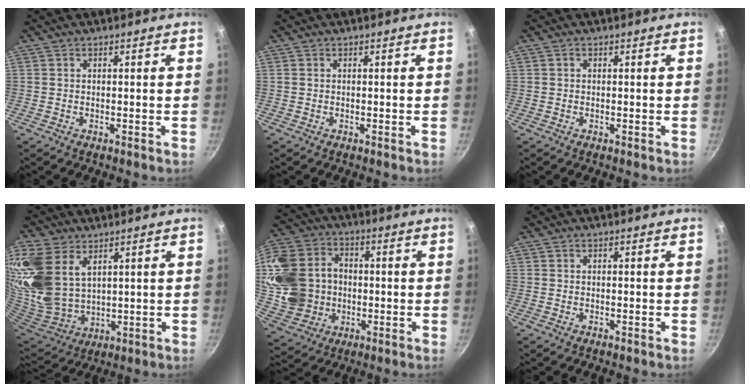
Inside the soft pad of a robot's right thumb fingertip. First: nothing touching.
{"total": 0.0}
{"total": 0.0}
{"total": 20.0, "force": [8.6, 12.8, 12.8], "torque": [-0.285, -0.022, 0.187]}
{"total": 21.5, "force": [0.1, 17.8, 12.1], "torque": [-0.257, 0.030, 0.017]}
{"total": 0.0}